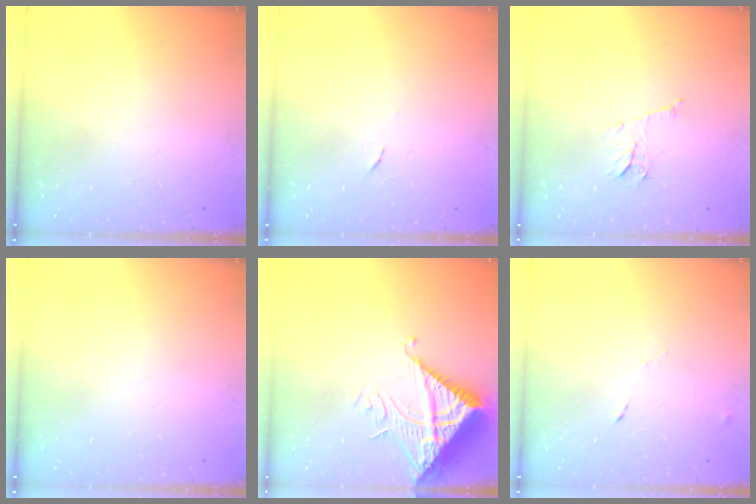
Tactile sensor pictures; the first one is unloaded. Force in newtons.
{"total": 3.5, "press": 3.3, "slide": 1.2}
{"total": 6.0, "press": 6.0, "slide": 0.5}
{"total": 0.0}
{"total": 11.5, "press": 11.5, "slide": 1.2}
{"total": 4.1, "press": 4.1, "slide": 0.7}